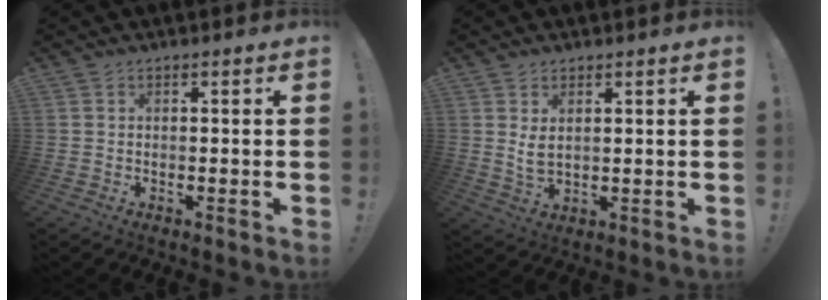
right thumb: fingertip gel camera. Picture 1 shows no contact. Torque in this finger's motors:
{"motor_torque": [0.35, -0.22, 0.13, 0.41, 0.16]}